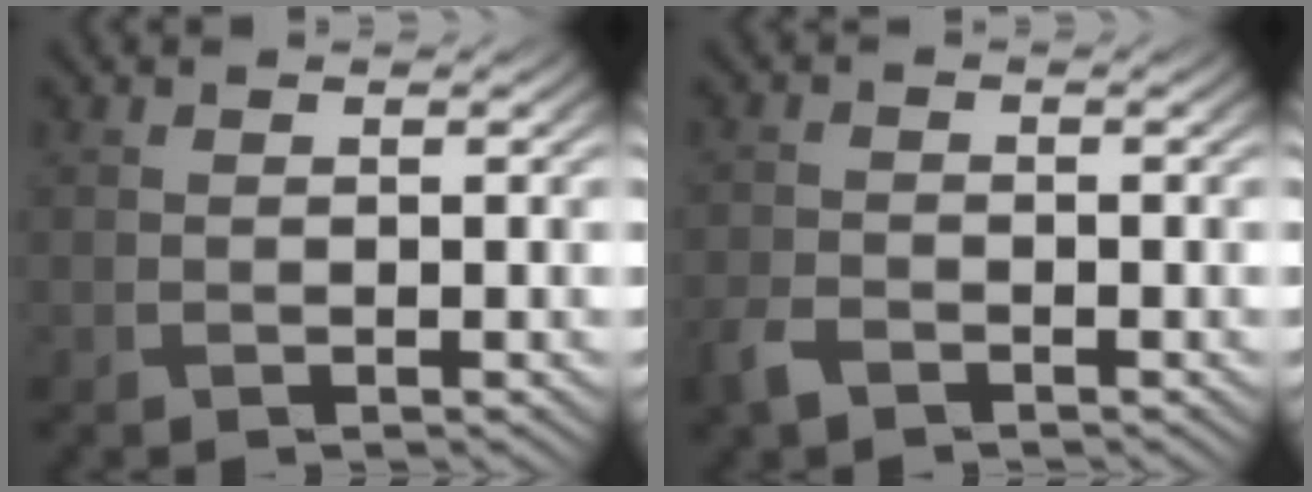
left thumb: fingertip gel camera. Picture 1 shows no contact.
{"total": 3.0, "force": [-2.2, 1.5, 1.5], "torque": [-0.039, -0.009, -0.054]}